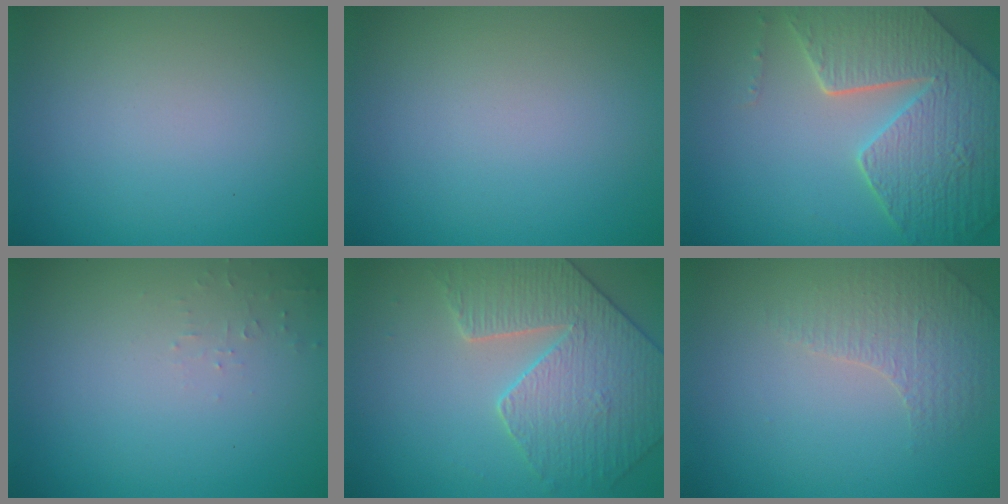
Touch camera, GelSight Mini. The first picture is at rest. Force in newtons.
{"total": 0.0}
{"total": 8.6, "press": 6.1, "slide": 6.0}
{"total": 0.8, "press": 0.7, "slide": 0.1}
{"total": 4.4, "press": 4.4, "slide": 0.2}
{"total": 1.5, "press": 1.2, "slide": 0.8}